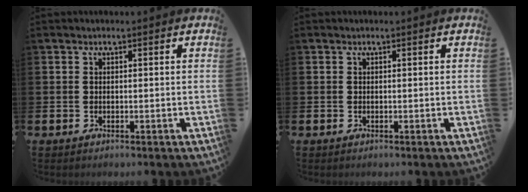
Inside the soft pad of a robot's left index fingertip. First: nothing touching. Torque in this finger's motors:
{"motor_torque": [-0.01, 0.00, 0.00, 0.00]}